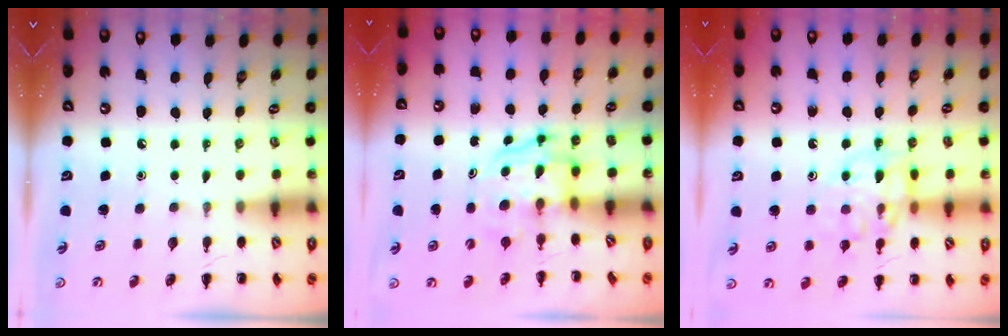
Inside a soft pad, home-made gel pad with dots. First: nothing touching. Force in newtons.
{"total": 3.8, "press": 3.7, "slide": 0.6}
{"total": 11.7, "press": 11.6, "slide": 1.1}